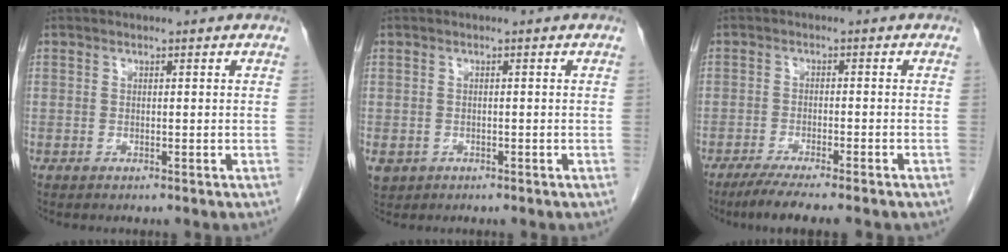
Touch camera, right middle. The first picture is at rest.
{"total": 2.9, "force": [-1.3, 2.5, 0.8], "torque": [-0.014, 0.000, -0.016]}
{"total": 7.6, "force": [-6.1, 0.2, 4.5], "torque": [-0.062, -0.016, -0.094]}